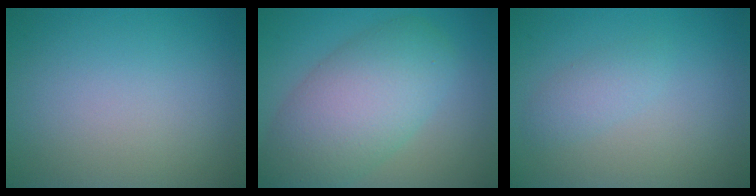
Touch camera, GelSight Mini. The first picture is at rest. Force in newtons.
{"total": 8.2, "press": 8.2, "slide": 0.3}
{"total": 1.6, "press": 1.6, "slide": 0.1}